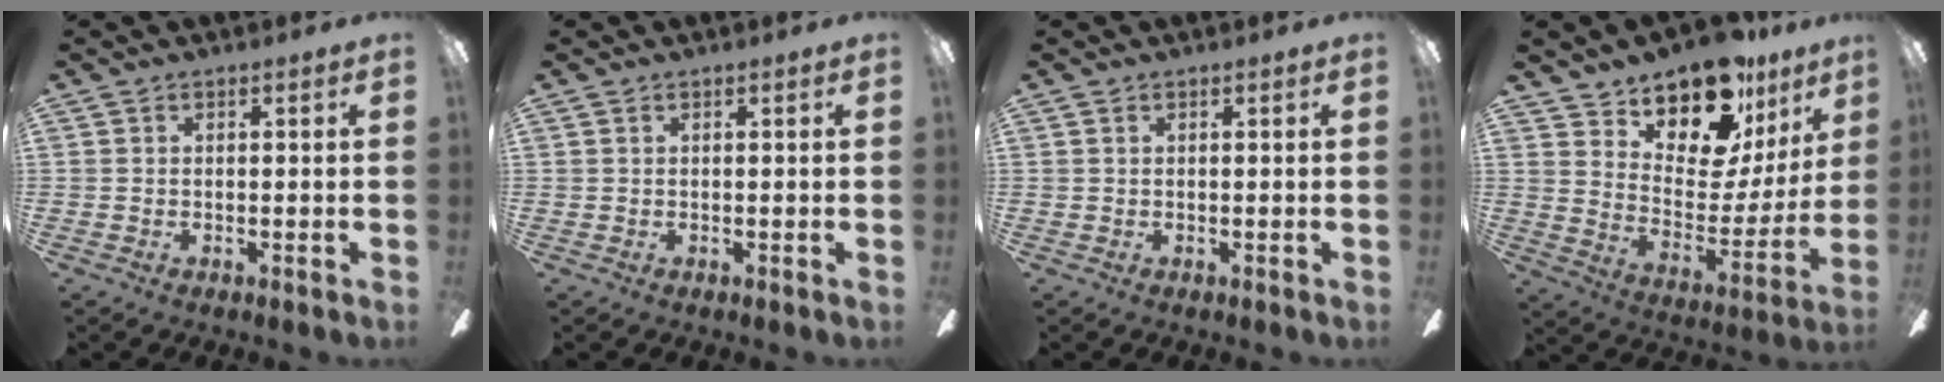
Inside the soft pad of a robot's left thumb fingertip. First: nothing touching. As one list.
[{"total": 0.0}, {"total": 0.0}, {"total": 17.9, "force": [14.3, 7.6, 7.6], "torque": [-0.126, -0.107, 0.252]}]